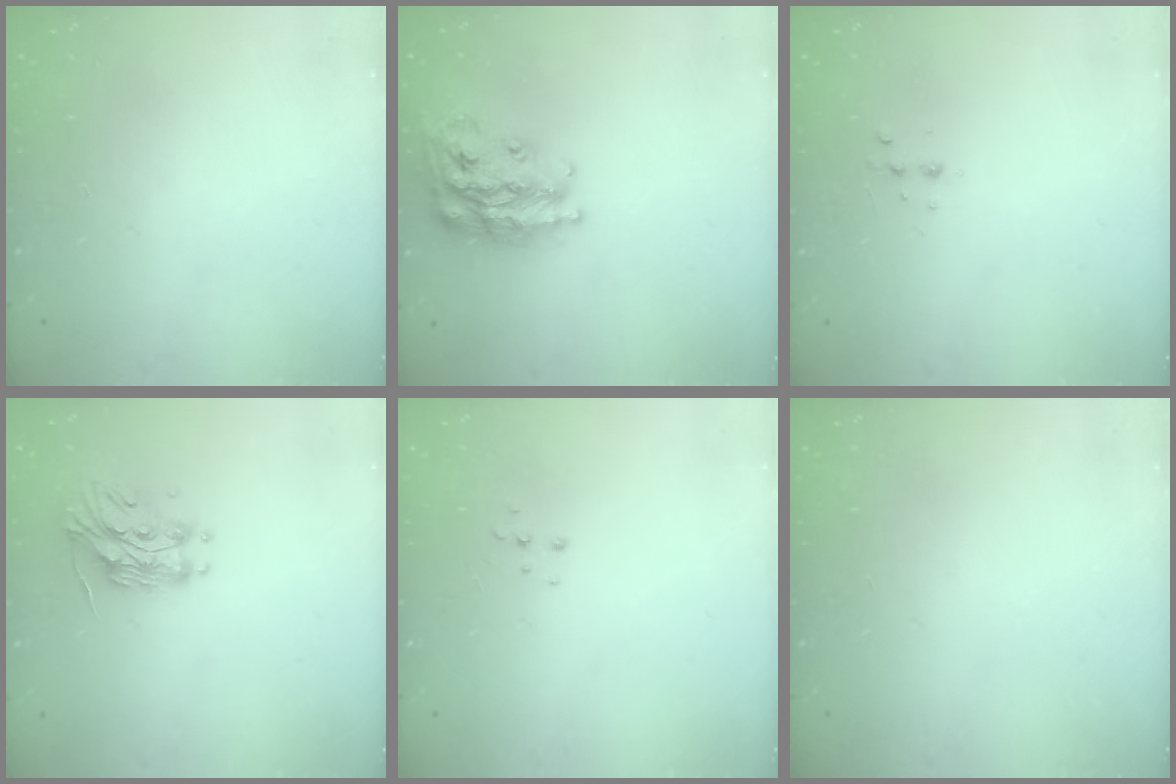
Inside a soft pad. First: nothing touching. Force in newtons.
{"total": 22.0, "press": 21.9, "slide": 1.4}
{"total": 3.1, "press": 3.0, "slide": 0.6}
{"total": 11.8, "press": 11.8, "slide": 0.6}
{"total": 4.7, "press": 4.7, "slide": 0.4}
{"total": 0.0}